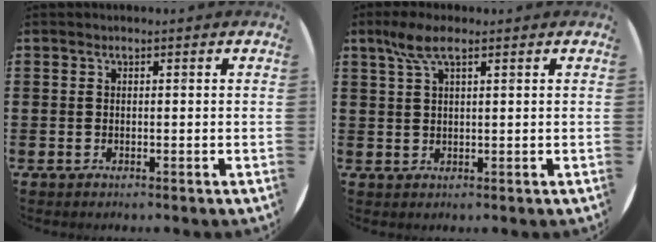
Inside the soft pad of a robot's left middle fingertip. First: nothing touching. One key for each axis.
{"total": 4.3, "fx": 2.6, "fy": 1.2, "fz": 3.3, "tx": -0.070, "ty": 0.007, "tz": 0.045}